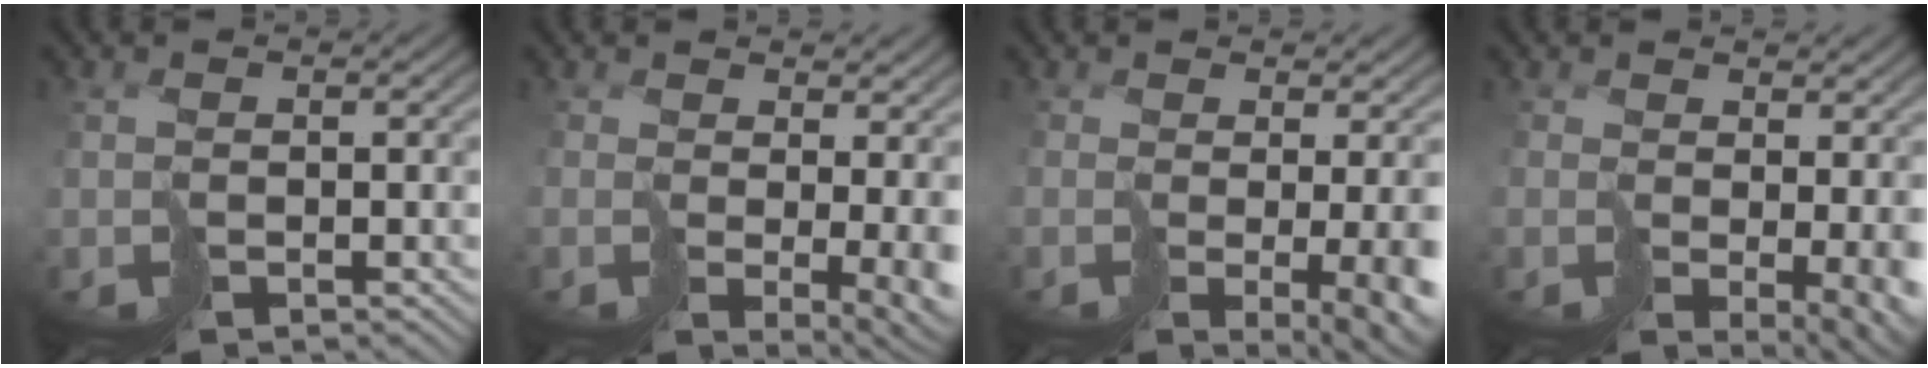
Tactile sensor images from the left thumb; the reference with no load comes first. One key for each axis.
{"total": 4.9, "fx": 0.2, "fy": 1.2, "fz": 4.7, "tx": -0.072, "ty": -0.018, "tz": 0.013}
{"total": 6.8, "fx": -1.1, "fy": 1.6, "fz": 6.6, "tx": -0.084, "ty": -0.032, "tz": 0.015}
{"total": 4.8, "fx": 0.2, "fy": 1.5, "fz": 4.5, "tx": -0.069, "ty": -0.020, "tz": 0.016}